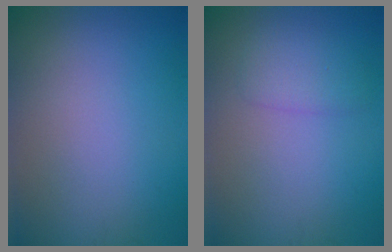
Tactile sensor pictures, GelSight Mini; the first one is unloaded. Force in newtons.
{"total": 1.9, "press": 1.9, "slide": 0.1}